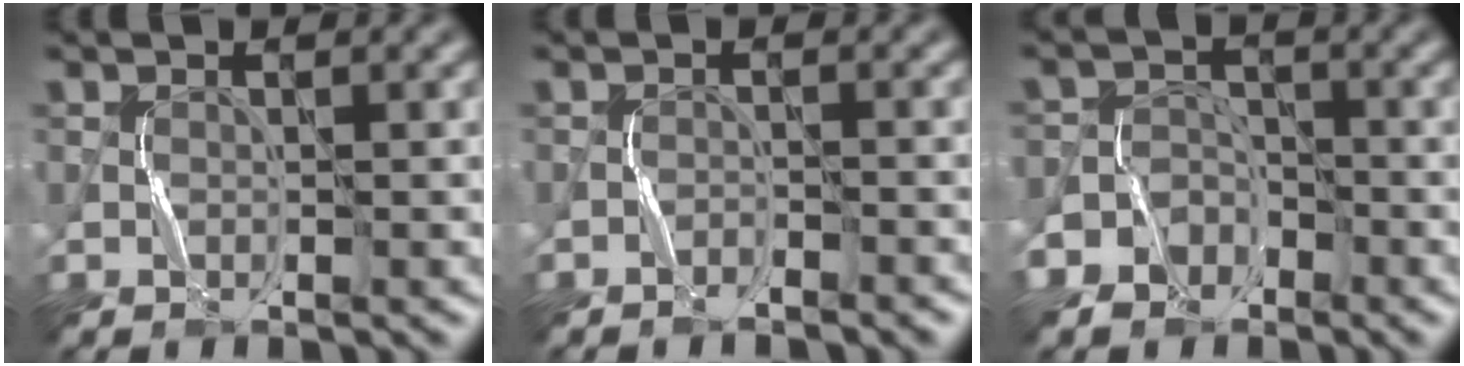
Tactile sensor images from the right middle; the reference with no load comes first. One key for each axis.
{"total": 1.2, "fx": -1.2, "fy": 0.1, "fz": 0.2, "tx": -0.008, "ty": 0.010, "tz": -0.018}
{"total": 4.0, "fx": -2.8, "fy": 2.9, "fz": 0.3, "tx": 0.013, "ty": 0.004, "tz": -0.059}